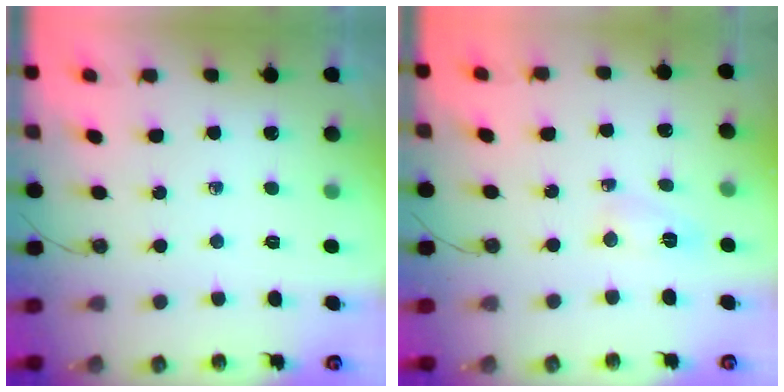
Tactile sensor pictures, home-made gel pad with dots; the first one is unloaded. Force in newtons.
{"total": 2.9, "press": 2.7, "slide": 1.0}